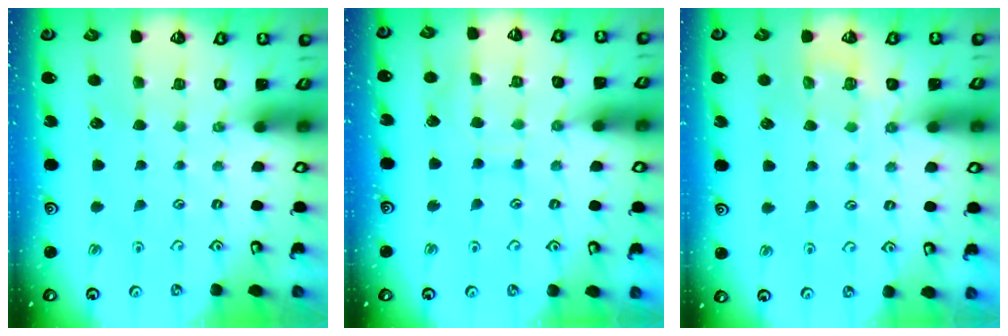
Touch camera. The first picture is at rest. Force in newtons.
{"total": 6.8, "press": 6.8, "slide": 0.6}
{"total": 4.7, "press": 4.6, "slide": 1.2}